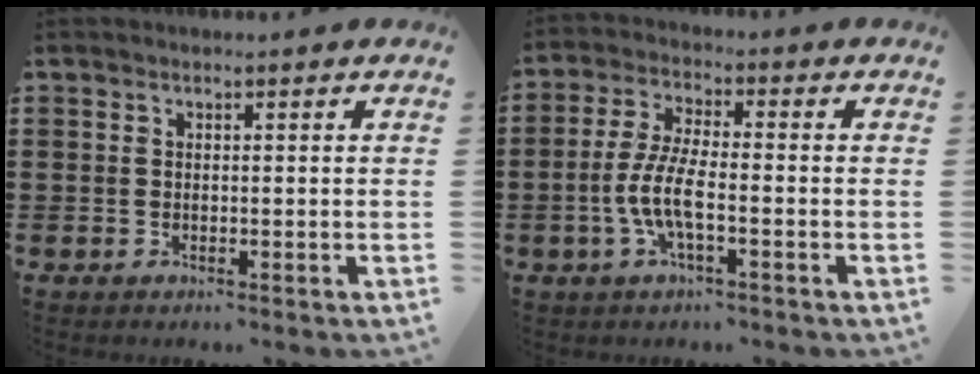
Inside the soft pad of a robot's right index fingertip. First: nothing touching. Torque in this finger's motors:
{"motor_torque": [2.14, 0.00, 0.73, 0.19]}